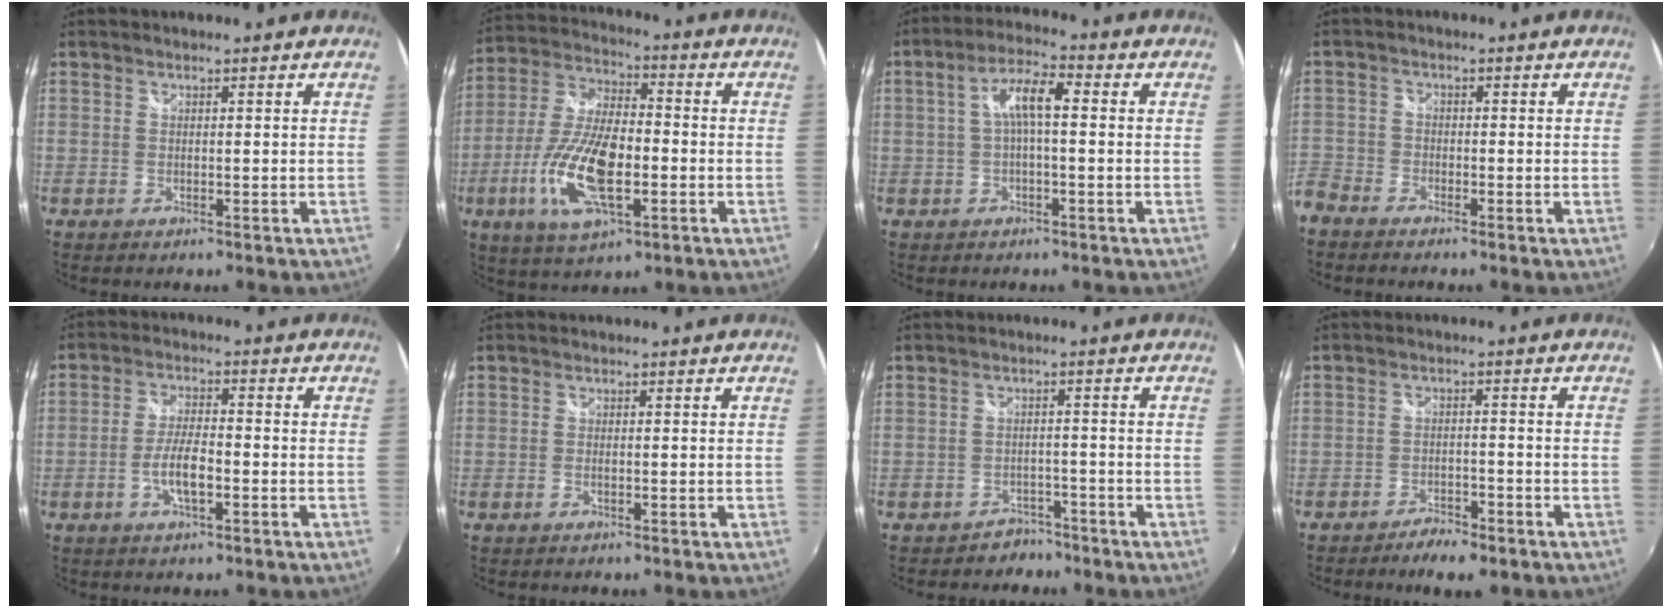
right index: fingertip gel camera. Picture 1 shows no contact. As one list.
[{"total": 16.2, "force": [-4.9, 6.1, 14.2], "torque": [-0.297, -0.009, -0.090]}, {"total": 6.0, "force": [0.1, 1.5, 5.8], "torque": [-0.116, 0.017, 0.003]}, {"total": 7.5, "force": [-4.9, 5.5, 1.7], "torque": [-0.074, -0.005, -0.108]}, {"total": 6.0, "force": [-2.2, 1.6, 5.3], "torque": [-0.109, 0.002, -0.040]}, {"total": 0.8, "force": [-0.3, 0.1, 0.7], "torque": [-0.015, 0.001, -0.007]}, {"total": 4.0, "force": [-3.1, 2.4, -0.5], "torque": [0.006, 0.018, -0.044]}, {"total": 5.7, "force": [-4.6, 1.8, 2.9], "torque": [-0.071, -0.004, -0.072]}]